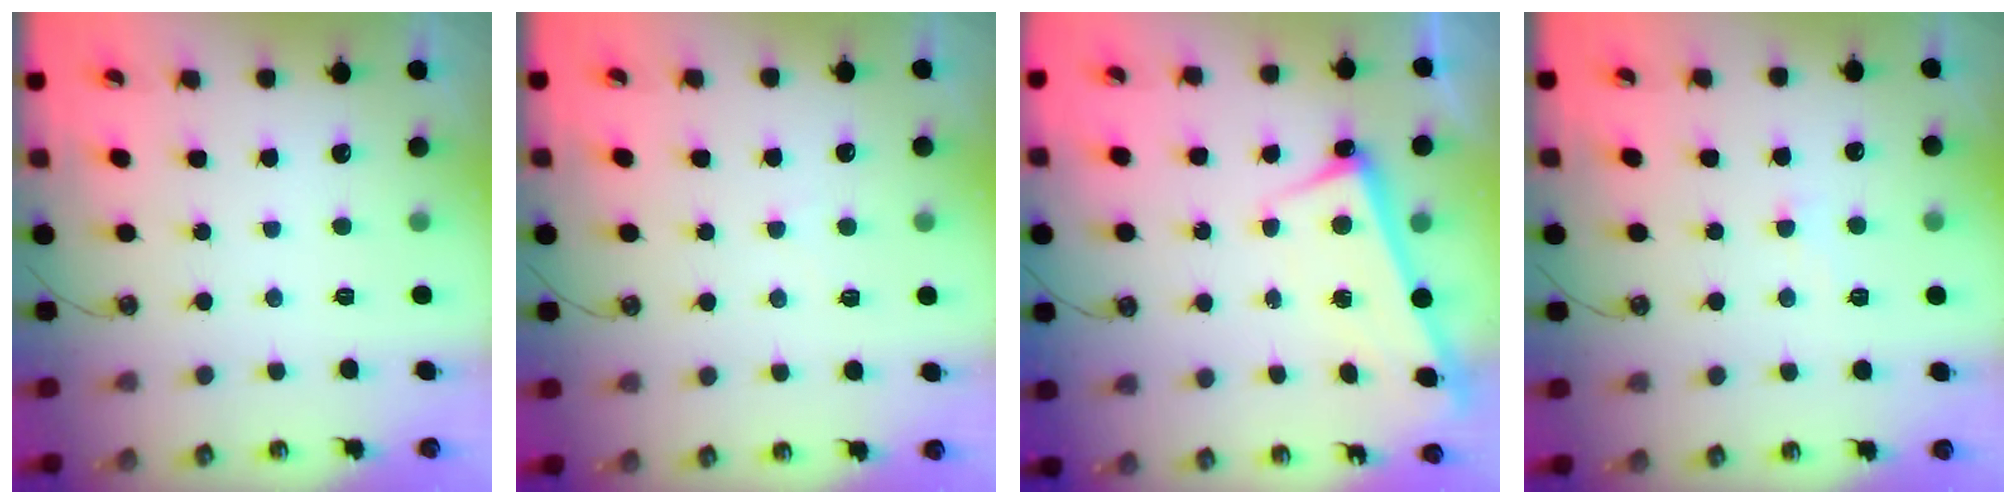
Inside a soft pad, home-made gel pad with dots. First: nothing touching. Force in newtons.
{"total": 3.1, "press": 3.1, "slide": 0.2}
{"total": 2.8, "press": 2.8, "slide": 0.4}
{"total": 1.5, "press": 1.2, "slide": 0.8}